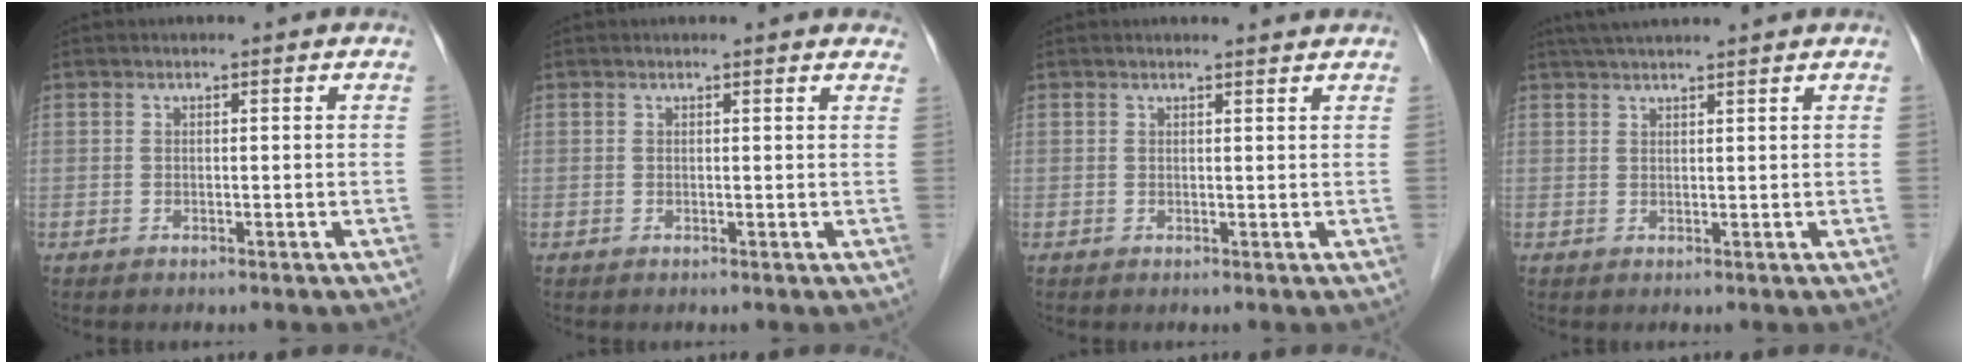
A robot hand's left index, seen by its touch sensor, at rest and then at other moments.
{"total": 4.3, "force": [3.9, 1.5, 1.0], "torque": [0.008, 0.007, 0.031]}
{"total": 2.3, "force": [2.3, 0.3, 0.4], "torque": [-0.003, 0.001, 0.027]}
{"total": 7.9, "force": [7.0, 0.4, 3.7], "torque": [-0.055, 0.038, 0.107]}